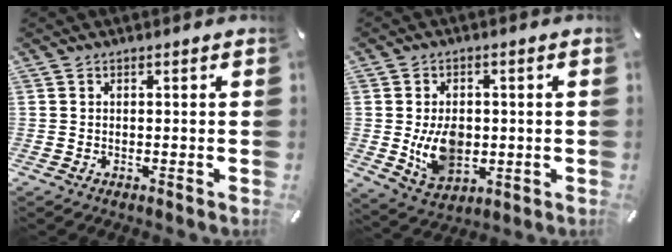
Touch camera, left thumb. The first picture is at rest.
{"total": 9.8, "force": [-0.6, 7.3, 6.5], "torque": [-0.116, -0.002, -0.011]}